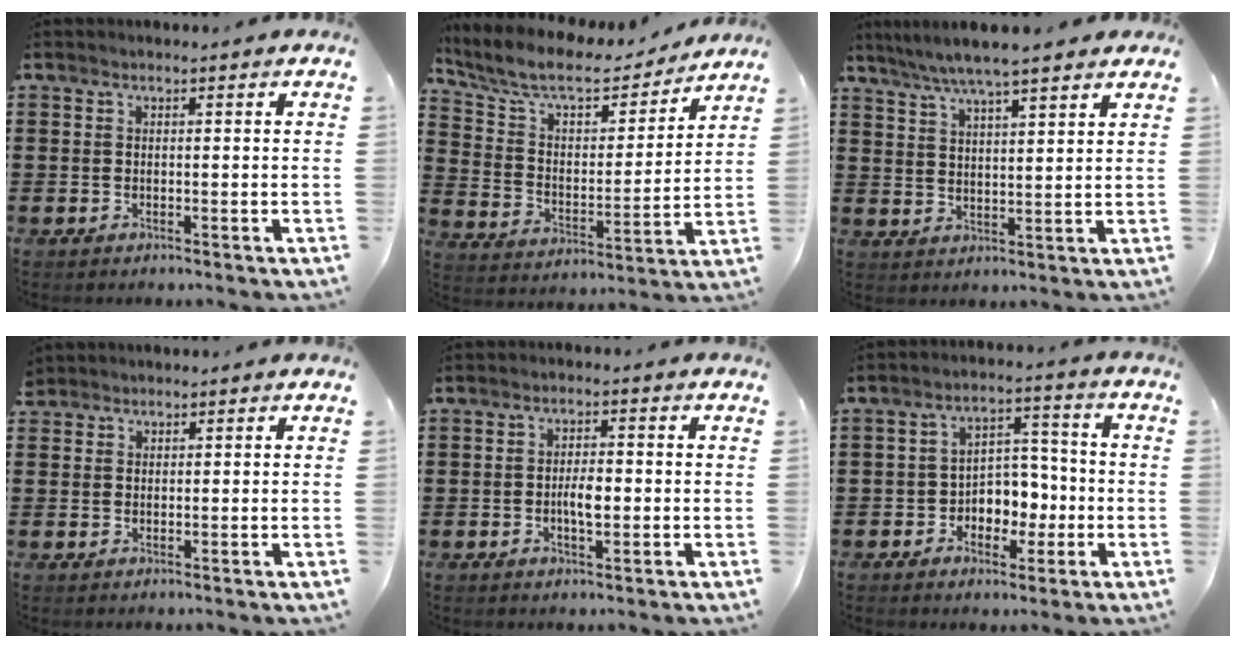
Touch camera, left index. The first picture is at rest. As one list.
[{"total": 8.7, "force": [7.6, 2.3, 3.7], "torque": [-0.104, -0.044, 0.127]}, {"total": 5.7, "force": [4.7, 0.5, 3.2], "torque": [-0.075, -0.010, 0.081]}, {"total": 1.3, "force": [1.2, 0.5, -0.1], "torque": [-0.002, 0.002, 0.025]}, {"total": 3.6, "force": [-0.5, 1.3, 3.4], "torque": [-0.053, 0.001, -0.011]}, {"total": 5.2, "force": [-1.5, 4.3, 2.5], "torque": [-0.049, 0.008, -0.032]}]